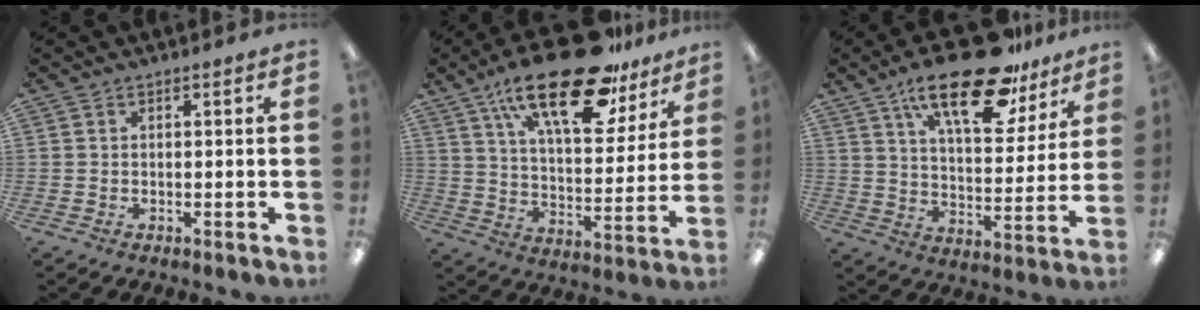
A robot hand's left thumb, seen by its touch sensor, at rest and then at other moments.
{"total": 25.2, "force": [16.8, 9.9, 16.1], "torque": [-0.254, -0.091, 0.280]}
{"total": 22.4, "force": [15.1, 8.7, 14.1], "torque": [-0.218, -0.081, 0.251]}